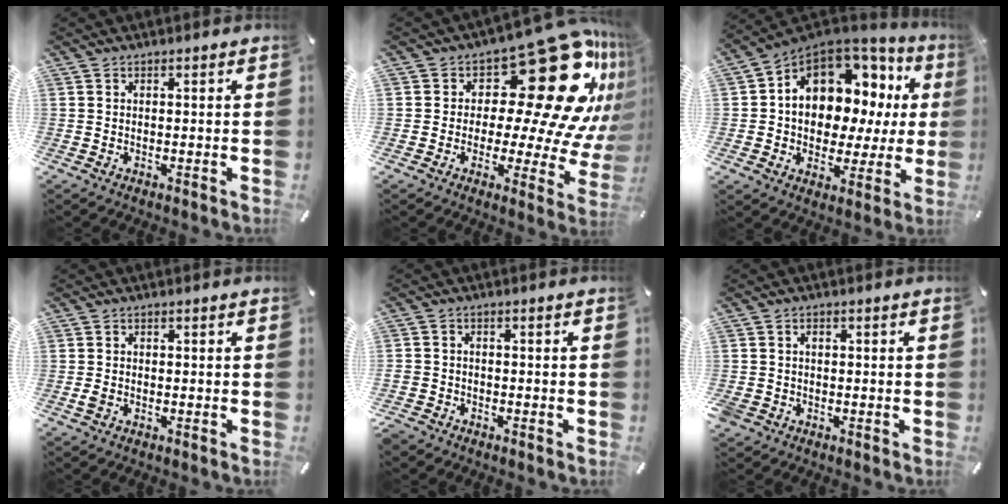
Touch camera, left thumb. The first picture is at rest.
{"total": 27.6, "force": [9.9, 13.3, 22.0], "torque": [-0.278, -0.095, 0.175]}
{"total": 12.3, "force": [4.2, 9.1, 7.1], "torque": [-0.116, -0.040, 0.075]}
{"total": 1.6, "force": [-0.5, 1.1, 1.1], "torque": [-0.027, -0.002, -0.011]}
{"total": 3.0, "force": [-2.0, 2.2, 0.5], "torque": [-0.022, 0.007, -0.046]}
{"total": 2.8, "force": [-0.8, 2.5, 1.0], "torque": [-0.026, 0.005, -0.019]}